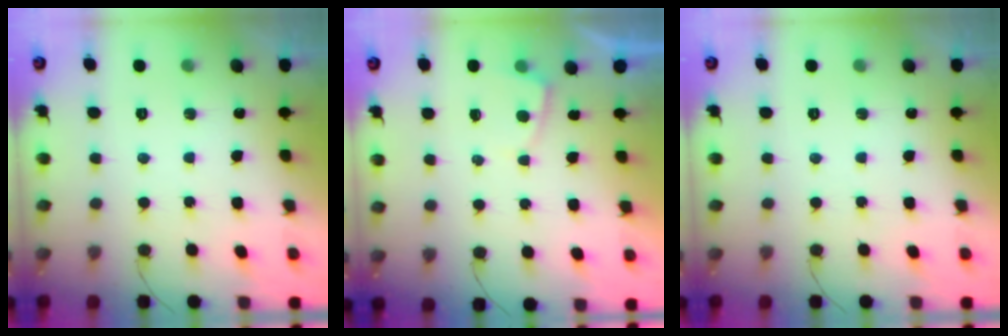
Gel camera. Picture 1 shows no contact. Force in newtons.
{"total": 1.2, "press": 1.2, "slide": 0.1}
{"total": 0.0}